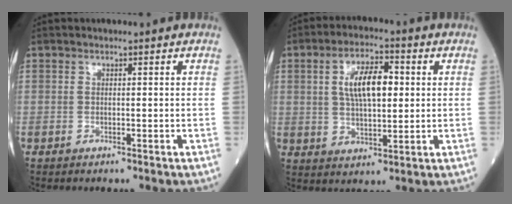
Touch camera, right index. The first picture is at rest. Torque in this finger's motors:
{"motor_torque": [0.81, 0.32, 0.57, 0.15]}